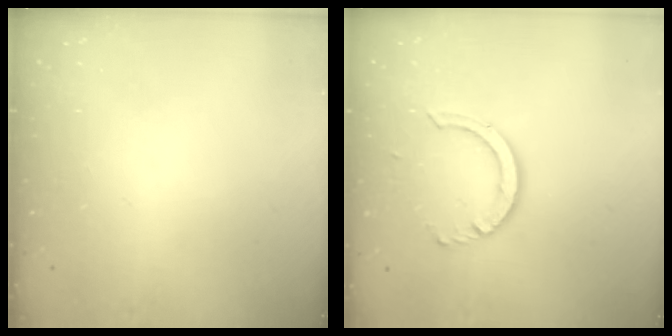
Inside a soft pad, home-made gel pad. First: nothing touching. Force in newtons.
{"total": 8.4, "press": 8.3, "slide": 0.7}